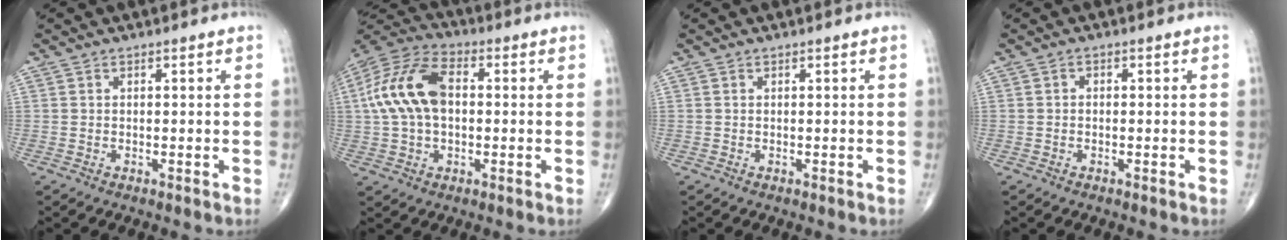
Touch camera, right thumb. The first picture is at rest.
{"total": 14.8, "force": [1.3, 9.0, 11.6], "torque": [-0.230, 0.031, 0.015]}
{"total": 0.0}
{"total": 0.6, "force": [-0.2, 0.5, 0.3], "torque": [0.001, 0.003, -0.008]}